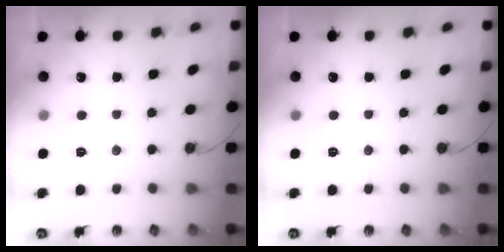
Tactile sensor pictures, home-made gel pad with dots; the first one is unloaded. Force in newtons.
{"total": 0.0}